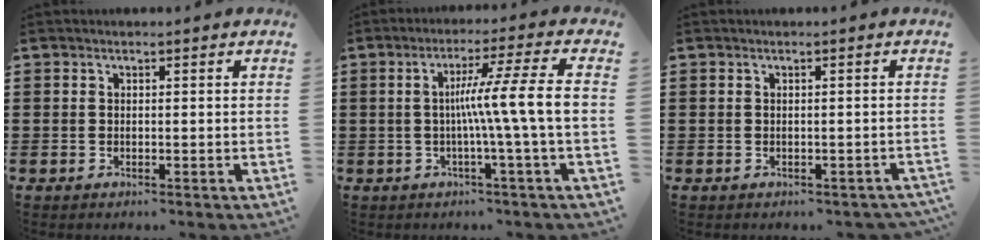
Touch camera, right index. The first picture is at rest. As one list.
[{"total": 9.5, "force": [-0.4, -1.3, 9.4], "torque": [-0.170, -0.006, -0.018]}, {"total": 0.5, "force": [-0.4, 0.3, 0.2], "torque": [-0.007, -0.001, -0.008]}]